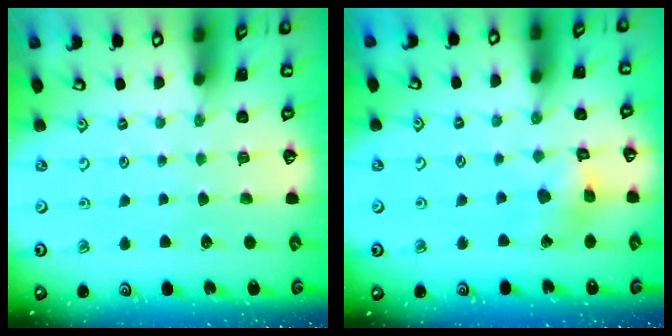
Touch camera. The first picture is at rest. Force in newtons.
{"total": 7.6, "press": 7.5, "slide": 0.7}